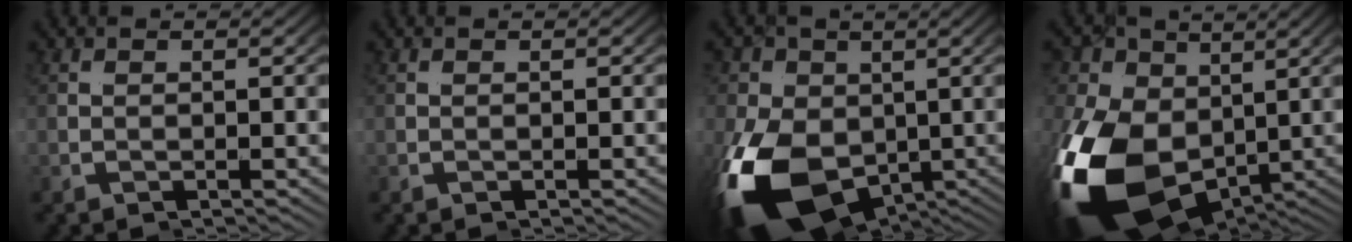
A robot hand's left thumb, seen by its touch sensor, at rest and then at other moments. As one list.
[{"total": 0.0}, {"total": 16.6, "force": [-2.5, 12.2, 11.0], "torque": [-0.227, -0.042, -0.038]}, {"total": 18.6, "force": [-3.1, 13.2, 12.8], "torque": [-0.281, -0.052, -0.043]}]